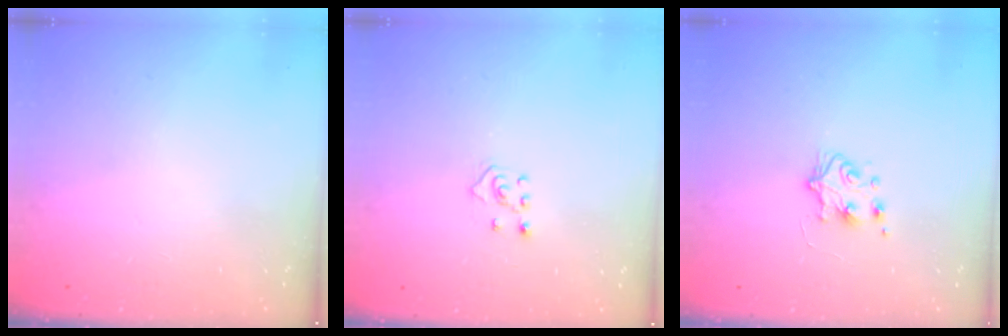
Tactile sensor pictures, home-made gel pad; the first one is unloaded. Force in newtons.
{"total": 3.9, "press": 3.8, "slide": 0.8}
{"total": 6.1, "press": 6.0, "slide": 0.9}